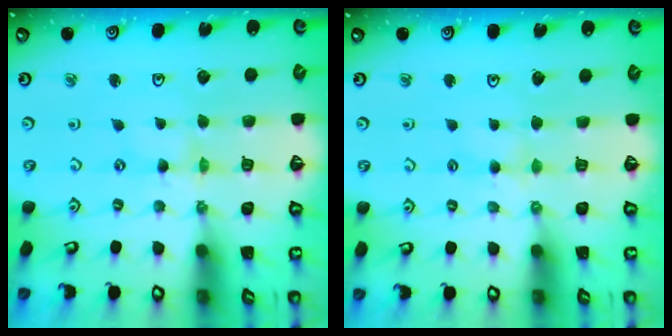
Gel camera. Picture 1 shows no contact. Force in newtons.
{"total": 3.9, "press": 3.9, "slide": 0.6}